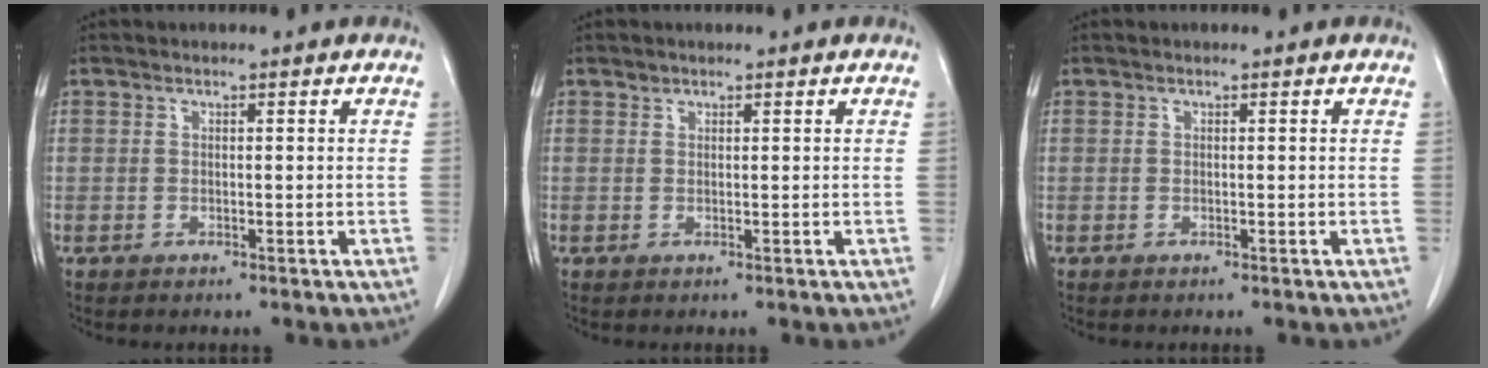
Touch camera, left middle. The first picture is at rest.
{"total": 0.5, "force": [0.4, 0.3, 0.0], "torque": [-0.001, -0.001, 0.006]}
{"total": 0.0}